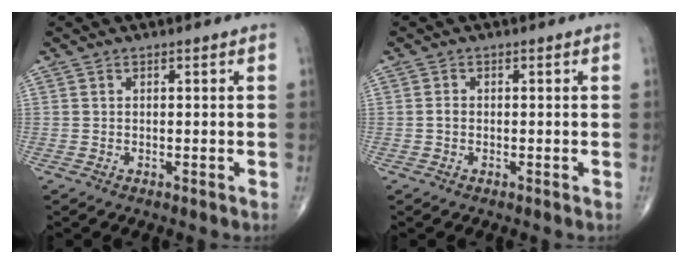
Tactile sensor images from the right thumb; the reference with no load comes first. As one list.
[{"total": 0.9, "force": [-0.2, 0.7, 0.6], "torque": [-0.009, 0.002, -0.006]}]